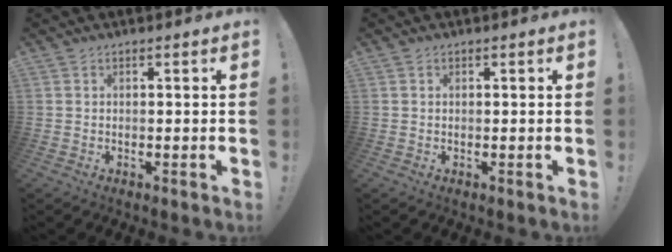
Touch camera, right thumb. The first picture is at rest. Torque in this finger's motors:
{"motor_torque": [0.08, -0.01, 0.04, 0.23, 0.02]}